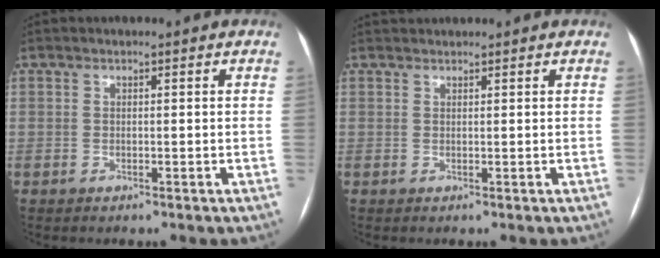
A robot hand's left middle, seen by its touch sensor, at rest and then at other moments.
{"total": 1.6, "force": [1.5, 0.2, 0.1], "torque": [-0.006, 0.023, 0.030]}